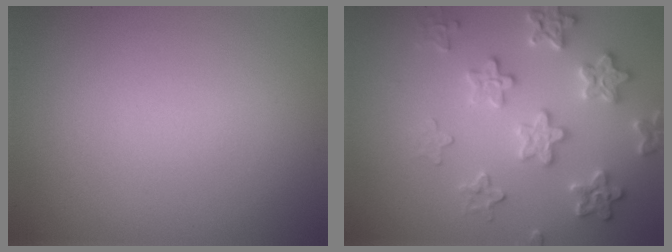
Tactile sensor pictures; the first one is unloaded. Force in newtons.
{"total": 4.0, "press": 3.9, "slide": 0.9}